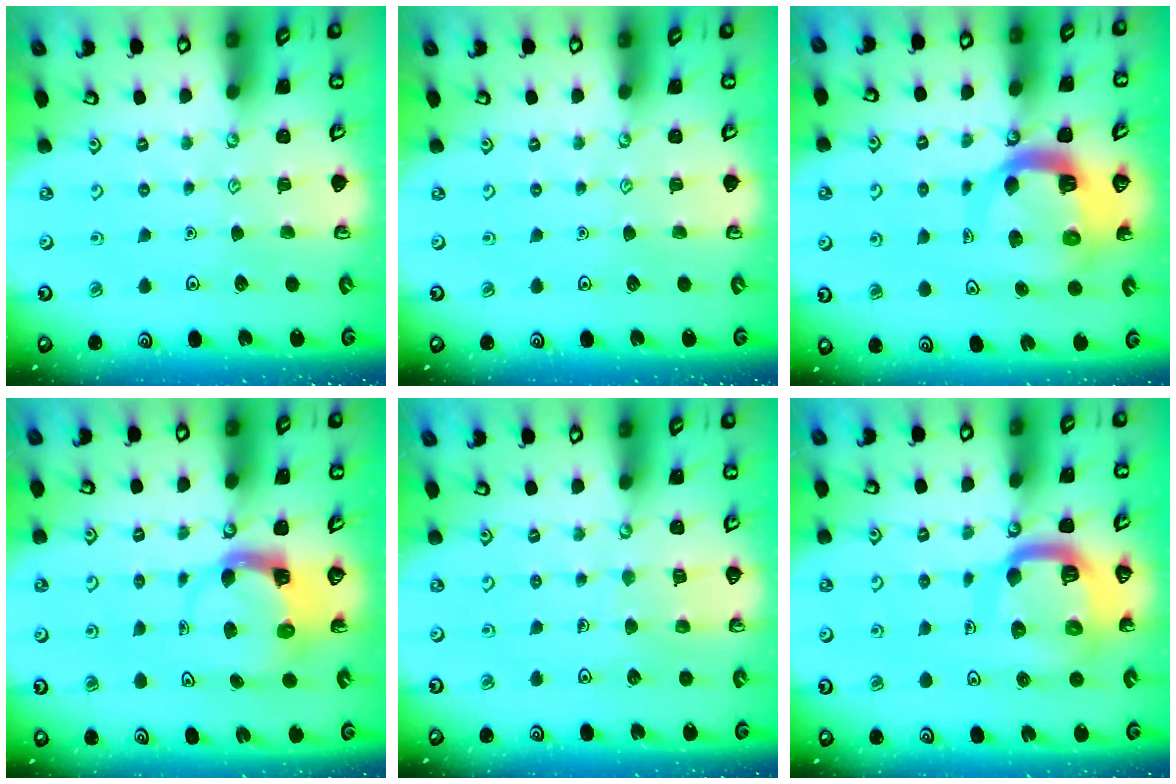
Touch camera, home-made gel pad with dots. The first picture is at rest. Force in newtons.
{"total": 0.0}
{"total": 9.6, "press": 9.6, "slide": 1.3}
{"total": 3.7, "press": 3.7, "slide": 0.6}
{"total": 5.2, "press": 5.2, "slide": 0.4}
{"total": 14.1, "press": 14.0, "slide": 1.5}